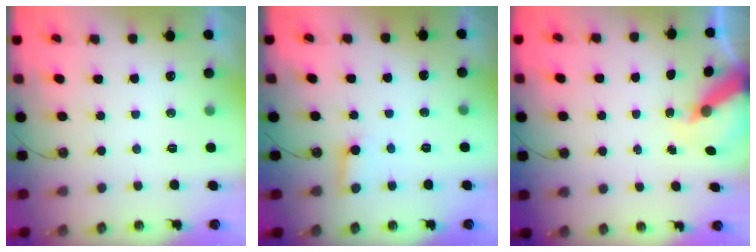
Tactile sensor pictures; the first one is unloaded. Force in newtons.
{"total": 3.5, "press": 3.5, "slide": 0.5}
{"total": 6.9, "press": 6.8, "slide": 0.7}